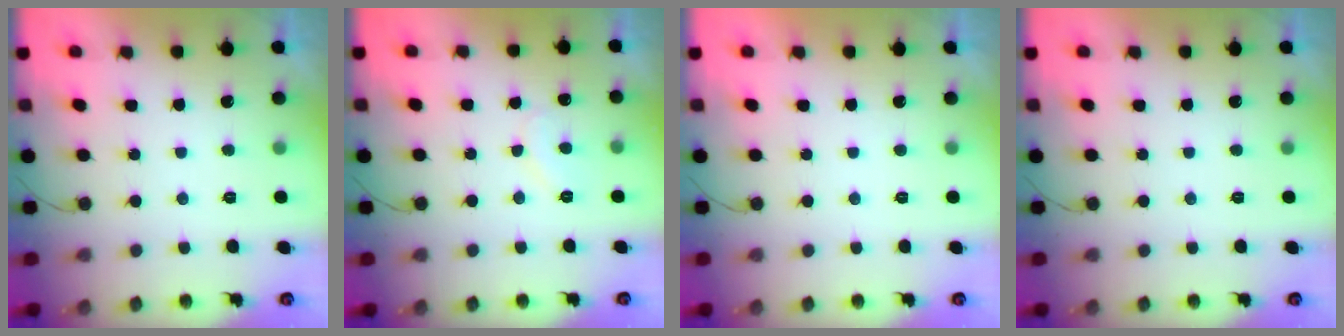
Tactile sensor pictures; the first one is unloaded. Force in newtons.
{"total": 7.7, "press": 7.7, "slide": 0.6}
{"total": 1.9, "press": 1.9, "slide": 0.1}
{"total": 0.0}